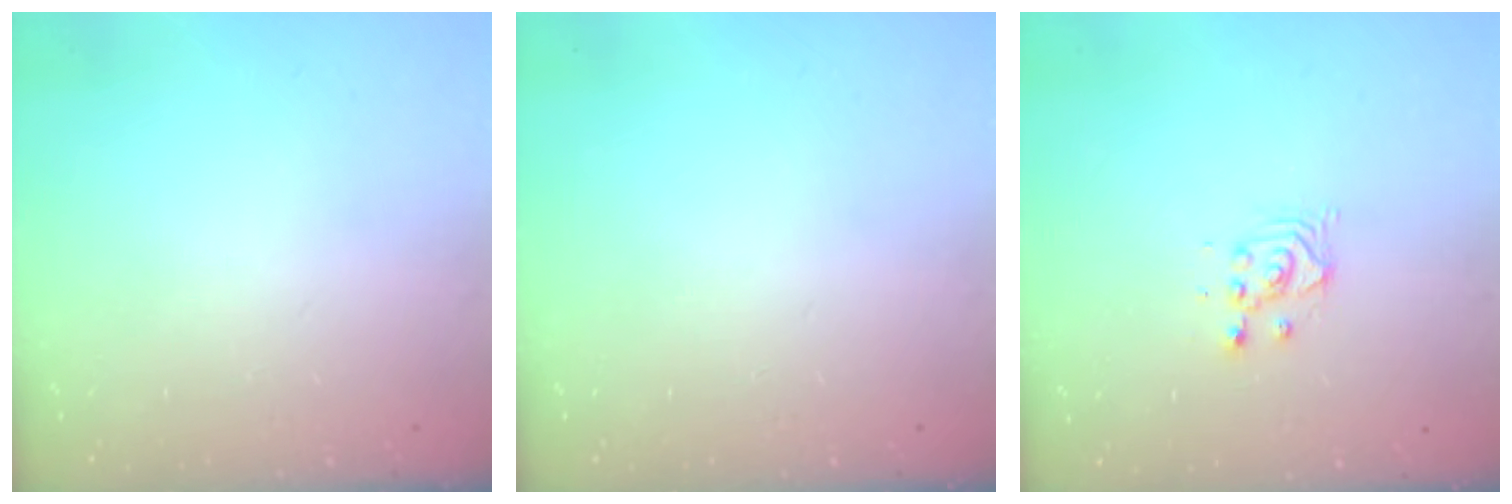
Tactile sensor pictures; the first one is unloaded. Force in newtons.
{"total": 0.0}
{"total": 2.8, "press": 2.8, "slide": 0.1}